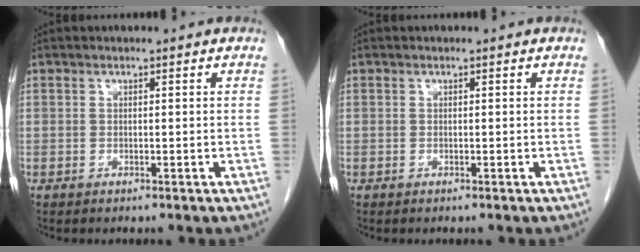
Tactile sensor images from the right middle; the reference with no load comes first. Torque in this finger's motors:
{"motor_torque": [0.01, -0.21, 0.03, 0.00]}